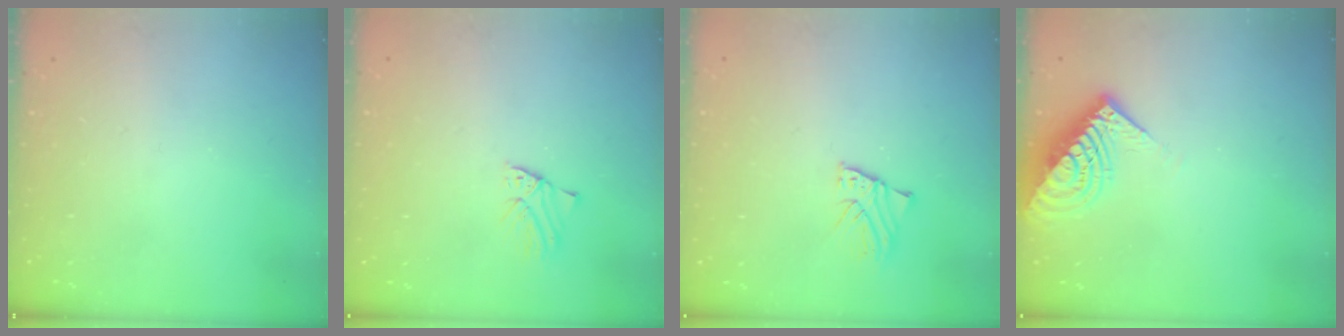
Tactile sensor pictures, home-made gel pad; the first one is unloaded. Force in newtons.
{"total": 1.2, "press": 1.2, "slide": 0.1}
{"total": 2.2, "press": 2.2, "slide": 0.1}
{"total": 14.1, "press": 14.0, "slide": 1.4}